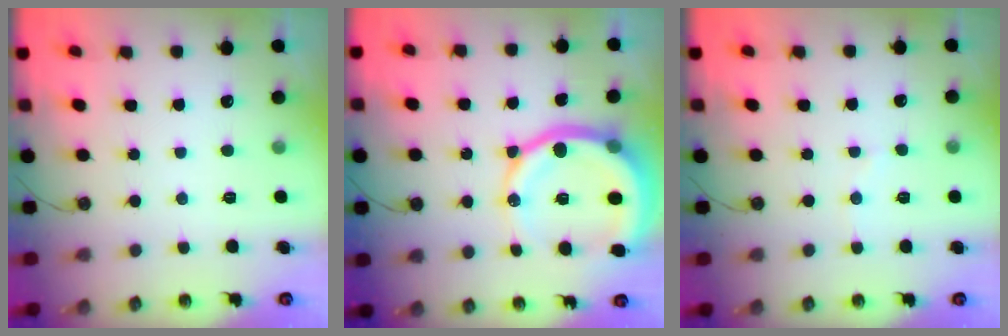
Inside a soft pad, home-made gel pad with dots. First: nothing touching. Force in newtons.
{"total": 17.8, "press": 17.7, "slide": 2.1}
{"total": 4.6, "press": 4.6, "slide": 0.4}